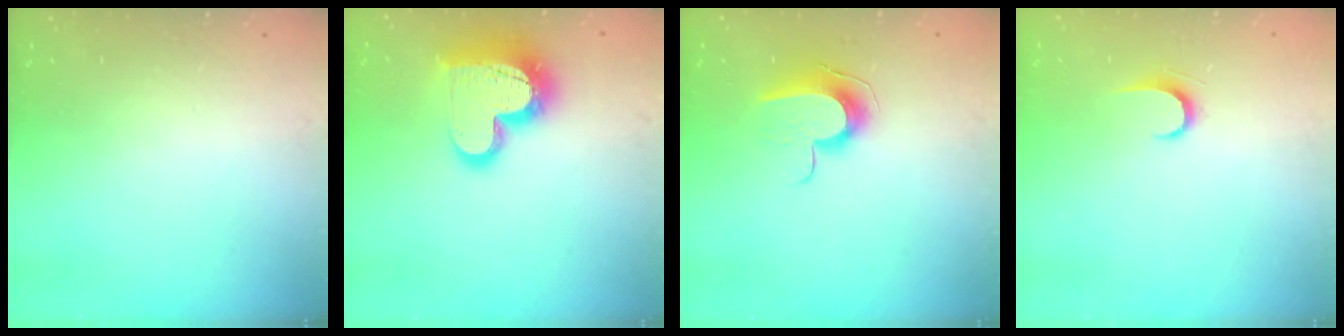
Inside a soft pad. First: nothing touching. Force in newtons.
{"total": 17.1, "press": 17.0, "slide": 1.4}
{"total": 9.9, "press": 9.9, "slide": 0.3}
{"total": 6.0, "press": 6.0, "slide": 0.7}